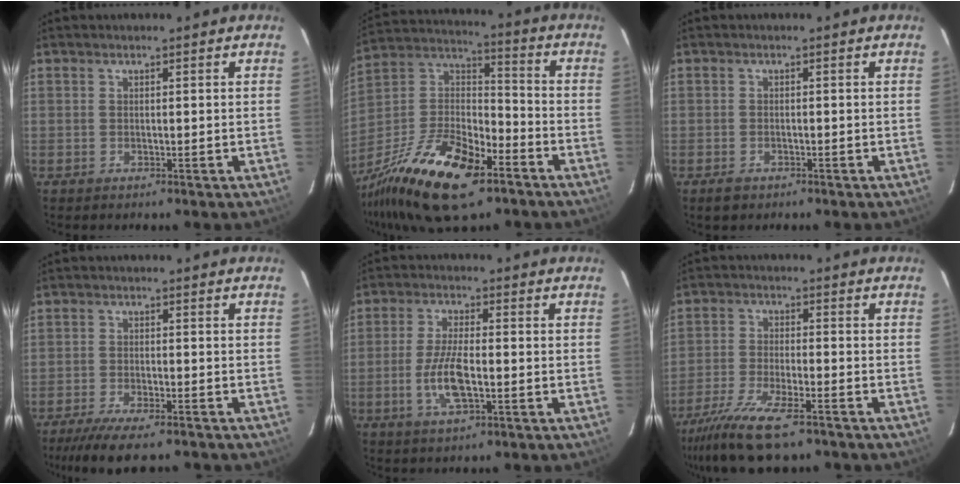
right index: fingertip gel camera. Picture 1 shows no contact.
{"total": 23.7, "force": [-13.9, 9.9, 16.4], "torque": [-0.338, -0.016, -0.249]}
{"total": 2.3, "force": [-1.6, 1.4, 0.9], "torque": [-0.021, -0.001, -0.024]}
{"total": 10.4, "force": [-8.5, 2.2, 5.6], "torque": [-0.128, -0.028, -0.142]}
{"total": 7.7, "force": [-2.1, 2.5, 6.9], "torque": [-0.146, -0.003, -0.041]}
{"total": 12.9, "force": [-9.8, 3.3, 7.8], "torque": [-0.184, -0.038, -0.180]}